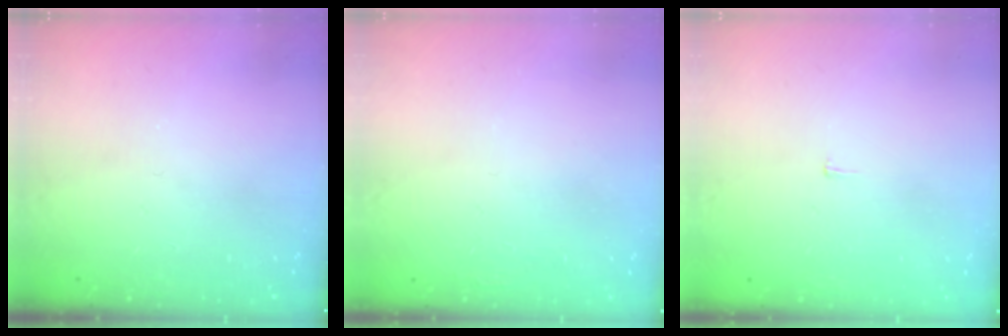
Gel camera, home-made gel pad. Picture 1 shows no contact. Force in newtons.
{"total": 1.8, "press": 1.7, "slide": 0.4}
{"total": 2.2, "press": 2.2, "slide": 0.1}